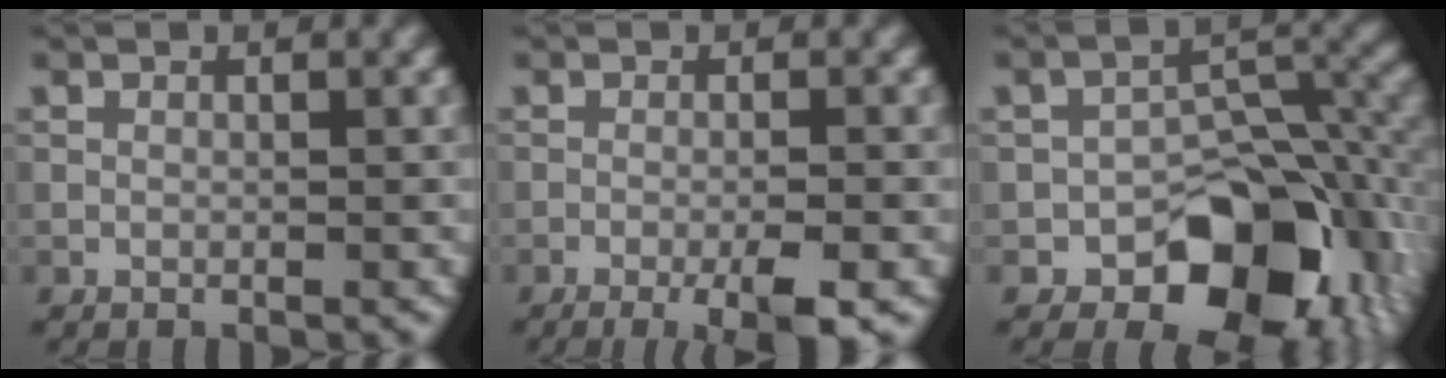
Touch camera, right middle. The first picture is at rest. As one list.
[{"total": 4.1, "force": [-1.9, 0.7, 3.6], "torque": [-0.056, -0.002, -0.033]}, {"total": 11.2, "force": [-5.2, 6.7, 7.3], "torque": [-0.080, -0.004, -0.083]}]